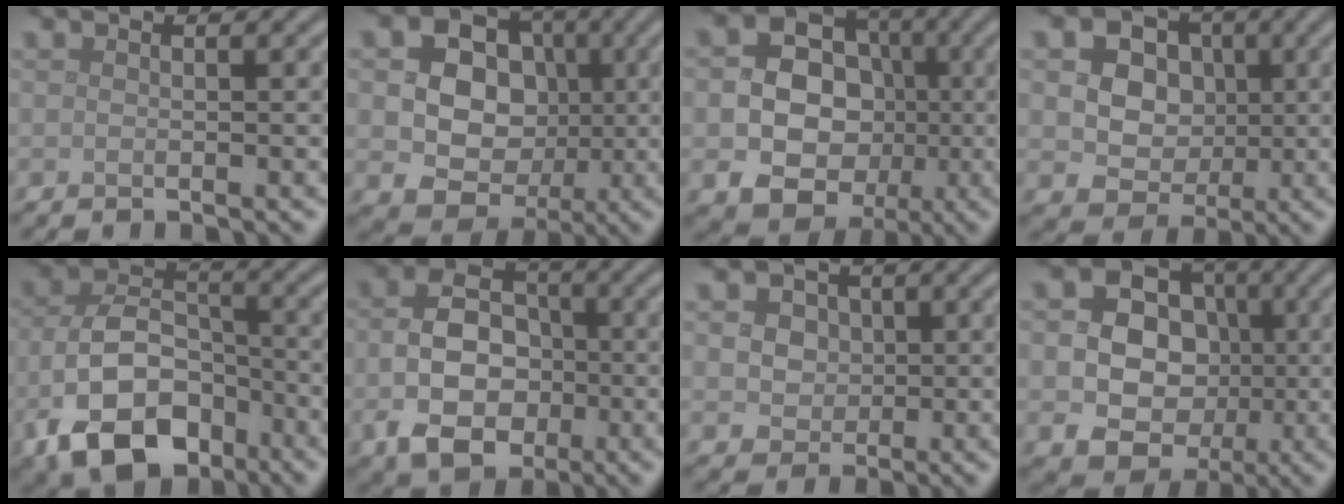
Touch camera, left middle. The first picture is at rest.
{"total": 11.1, "force": [0.9, 9.6, 5.5], "torque": [-0.084, 0.021, -0.003]}
{"total": 11.1, "force": [-1.5, 9.8, 4.9], "torque": [-0.062, 0.007, -0.049]}
{"total": 8.6, "force": [1.7, 7.2, 4.4], "torque": [-0.064, 0.027, 0.020]}
{"total": 9.6, "force": [-4.5, 6.0, 6.0], "torque": [-0.121, -0.011, -0.082]}
{"total": 7.4, "force": [-2.0, 5.4, 4.7], "torque": [-0.086, -0.007, -0.037]}
{"total": 5.9, "force": [1.8, 4.8, 2.9], "torque": [-0.038, 0.023, 0.012]}
{"total": 10.3, "force": [-0.6, 9.3, 4.5], "torque": [-0.067, 0.017, -0.034]}